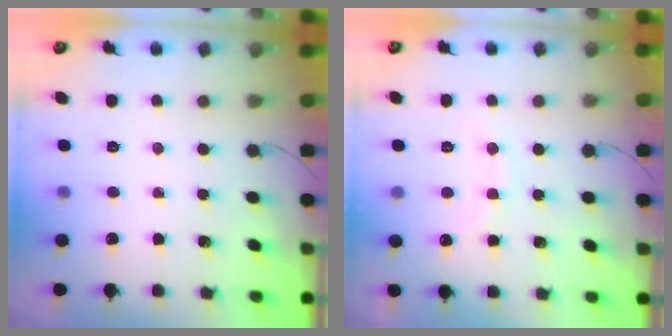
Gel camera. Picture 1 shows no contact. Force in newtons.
{"total": 6.7, "press": 6.5, "slide": 1.6}